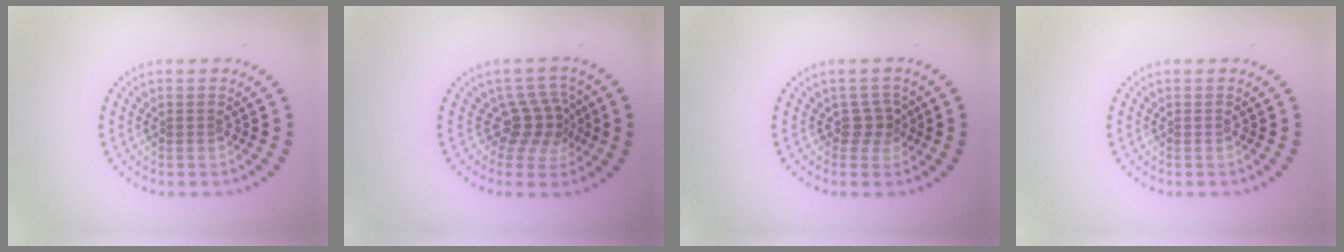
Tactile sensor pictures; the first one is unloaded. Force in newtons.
{"total": 3.3, "press": 2.3, "slide": 2.4}
{"total": 2.0, "press": 1.4, "slide": 1.4}
{"total": 0.0}